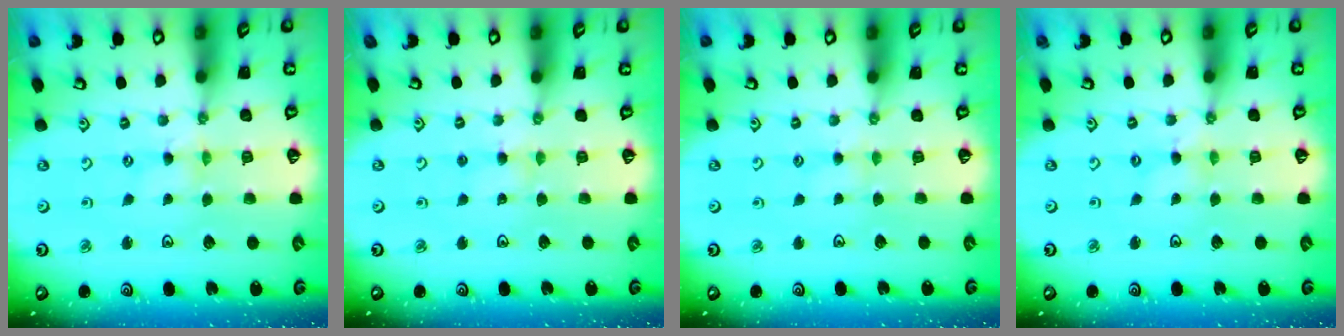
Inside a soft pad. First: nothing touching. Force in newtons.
{"total": 2.9, "press": 2.9, "slide": 0.3}
{"total": 3.1, "press": 3.1, "slide": 0.5}
{"total": 0.8, "press": 0.7, "slide": 0.2}